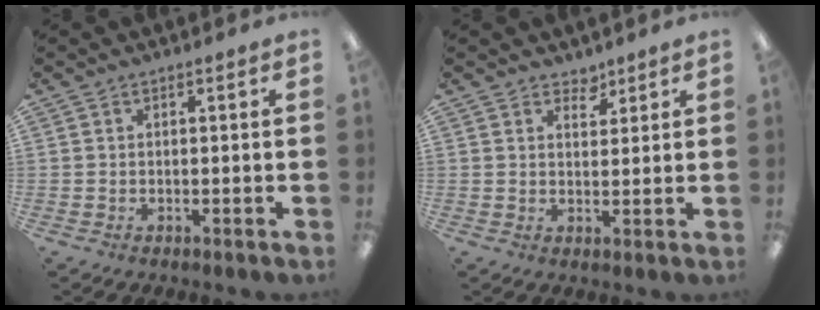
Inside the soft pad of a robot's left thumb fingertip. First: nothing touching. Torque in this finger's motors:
{"motor_torque": [0.30, -0.05, -0.11, -0.24, 0.00]}